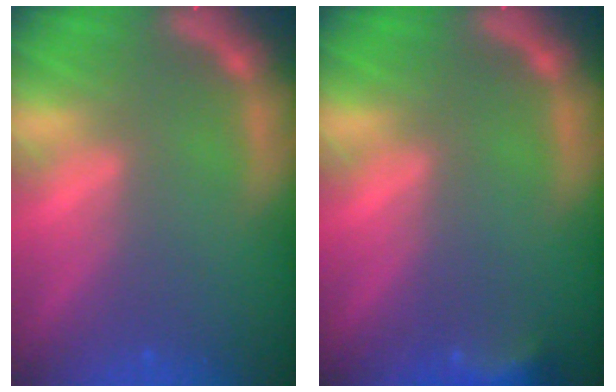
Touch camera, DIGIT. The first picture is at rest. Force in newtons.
{"total": 3.0}